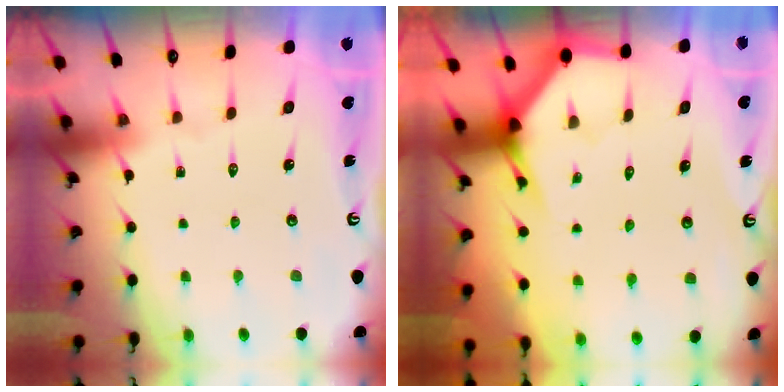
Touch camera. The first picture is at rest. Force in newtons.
{"total": 4.0, "press": 4.0, "slide": 0.2}